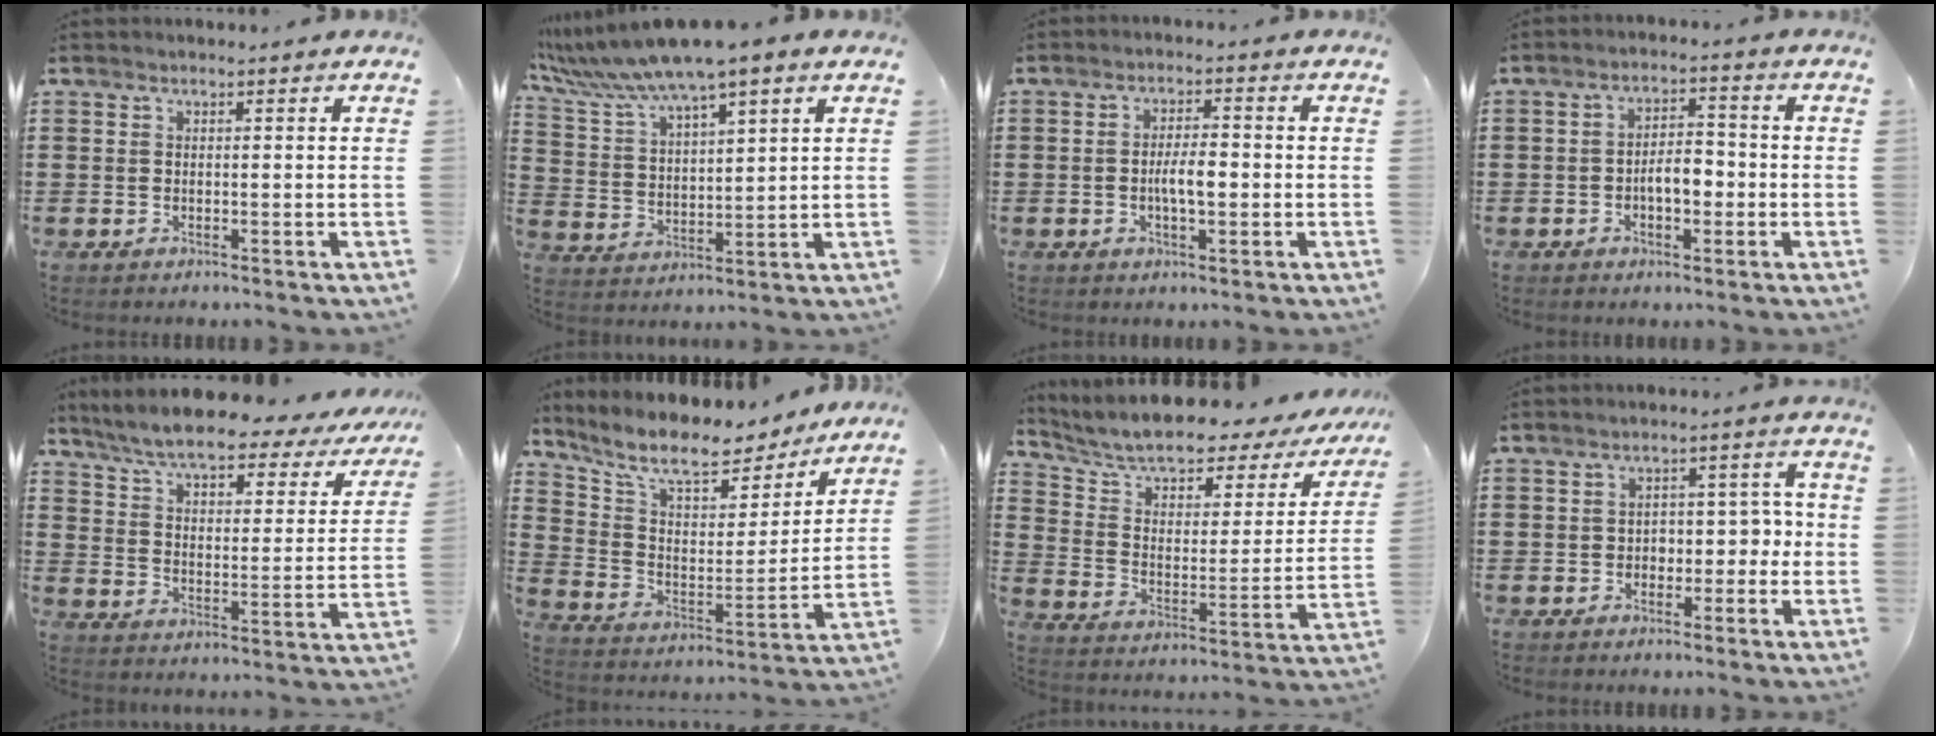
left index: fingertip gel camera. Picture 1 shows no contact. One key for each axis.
{"total": 8.0, "fx": 6.6, "fy": 0.2, "fz": 4.6, "tx": -0.112, "ty": -0.033, "tz": 0.113}
{"total": 4.4, "fx": -0.6, "fy": 1.4, "fz": 4.1, "tx": -0.080, "ty": 0.003, "tz": -0.014}
{"total": 4.6, "fx": -1.2, "fy": 2.2, "fz": 3.8, "tx": -0.062, "ty": 0.006, "tz": -0.025}
{"total": 7.8, "fx": 6.9, "fy": 0.6, "fz": 3.4, "tx": -0.096, "ty": -0.040, "tz": 0.117}
{"total": 10.2, "fx": 8.7, "fy": 2.5, "fz": 4.7, "tx": -0.123, "ty": -0.053, "tz": 0.149}
{"total": 6.3, "fx": 5.2, "fy": 1.5, "fz": 3.1, "tx": -0.086, "ty": -0.044, "tz": 0.084}
{"total": 3.4, "fx": -1.0, "fy": 2.8, "fz": 1.8, "tx": -0.036, "ty": 0.007, "tz": -0.027}